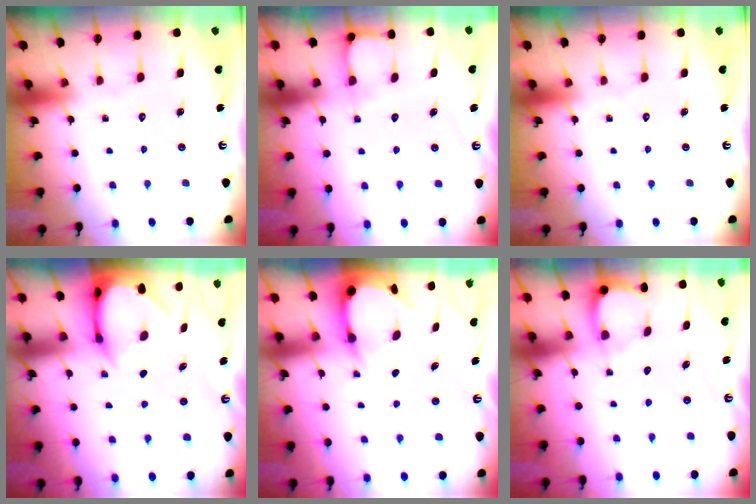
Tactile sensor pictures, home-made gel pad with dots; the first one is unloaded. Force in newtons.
{"total": 3.9, "press": 3.8, "slide": 0.5}
{"total": 0.0}
{"total": 3.2, "press": 3.2, "slide": 0.3}
{"total": 3.3, "press": 3.3, "slide": 0.4}
{"total": 1.9, "press": 1.9, "slide": 0.2}